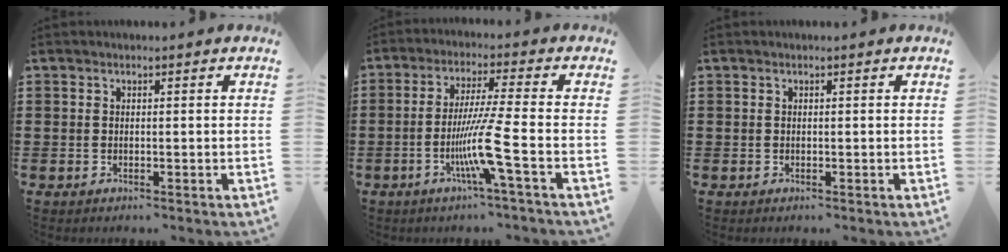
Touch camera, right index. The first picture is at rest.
{"total": 8.8, "force": [-3.2, -0.8, 8.1], "torque": [-0.163, -0.021, -0.065]}
{"total": 0.0}